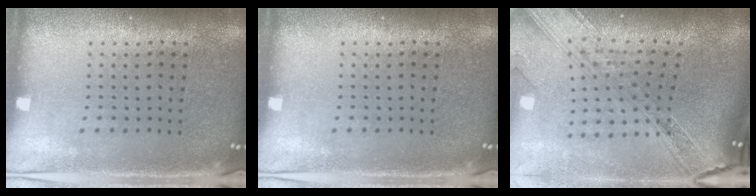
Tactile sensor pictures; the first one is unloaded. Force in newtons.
{"total": 0.0}
{"total": 3.5, "press": 2.6, "slide": 2.3}